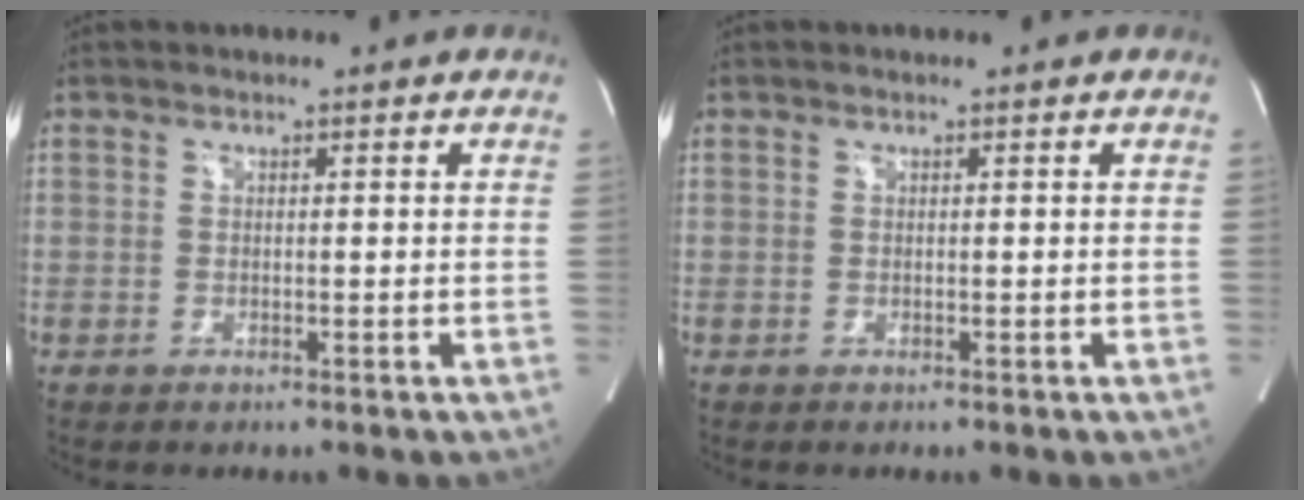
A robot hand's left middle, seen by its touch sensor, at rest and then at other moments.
{"total": 0.0}